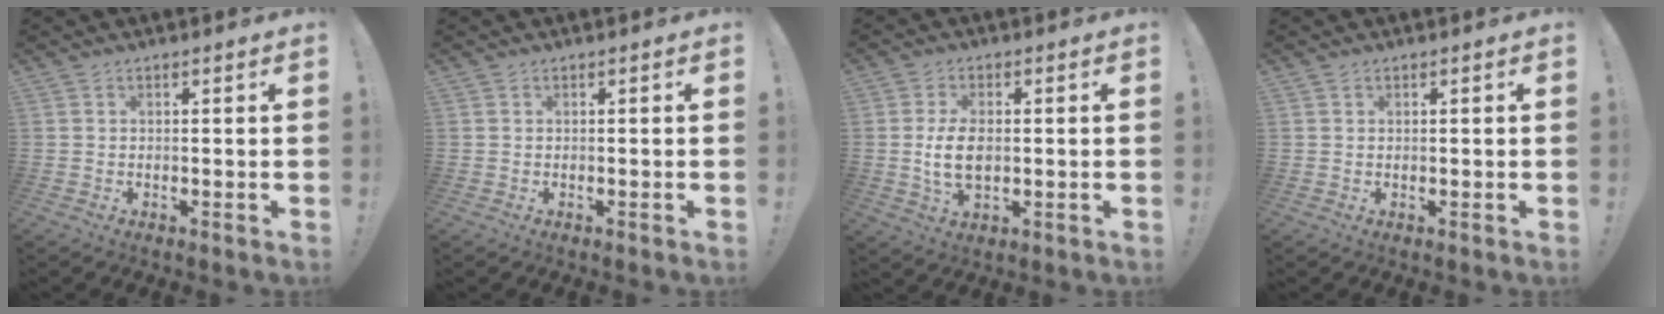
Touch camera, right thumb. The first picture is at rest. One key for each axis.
{"total": 0.0}
{"total": 8.1, "fx": -0.3, "fy": 4.5, "fz": 6.8, "tx": -0.113, "ty": -0.011, "tz": -0.011}
{"total": 0.5, "fx": 0.4, "fy": 0.3, "fz": 0.2, "tx": 0.002, "ty": -0.001, "tz": 0.007}